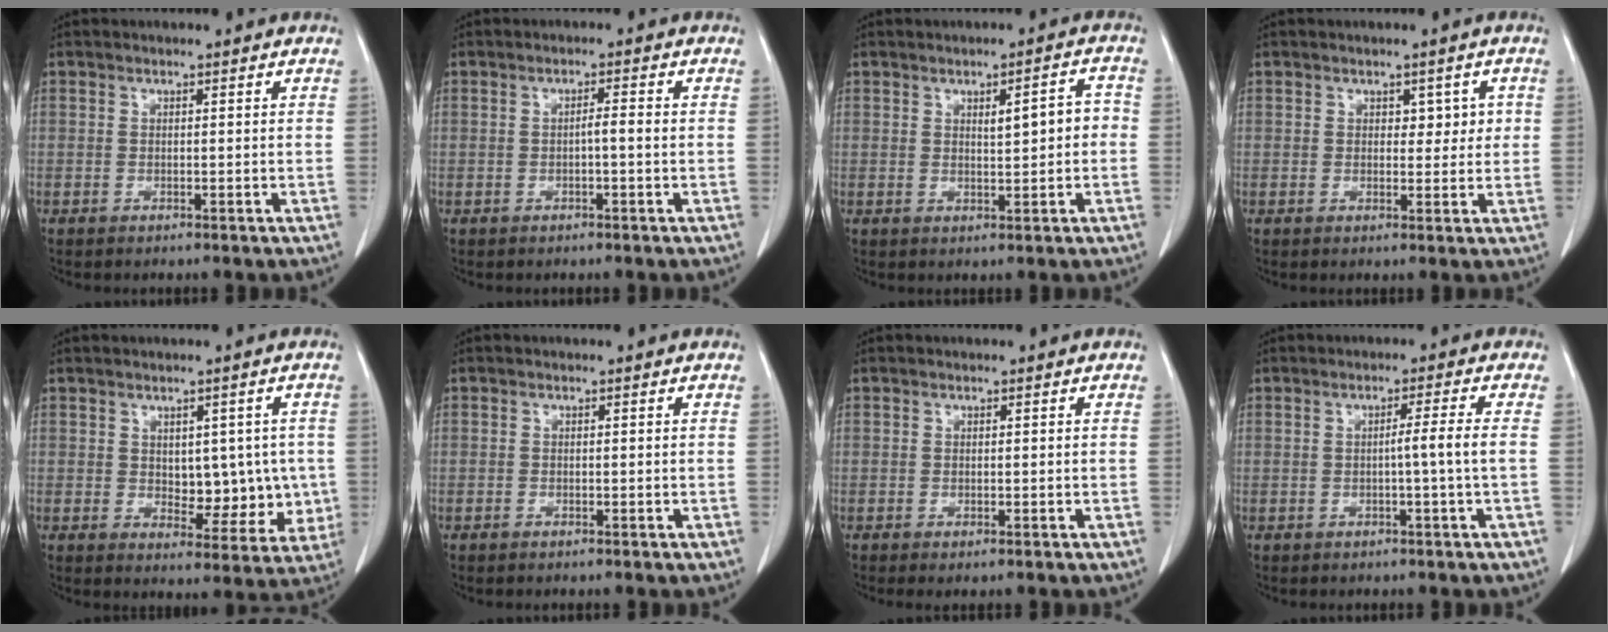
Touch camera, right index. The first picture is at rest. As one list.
[{"total": 2.3, "force": [-0.2, 0.5, 2.2], "torque": [-0.042, 0.008, -0.001]}, {"total": 5.0, "force": [0.3, 1.7, 4.7], "torque": [-0.073, 0.018, 0.011]}, {"total": 4.2, "force": [1.0, 2.7, 3.0], "torque": [-0.047, 0.016, 0.021]}, {"total": 10.7, "force": [0.1, 6.8, 8.3], "torque": [-0.109, 0.015, 0.027]}, {"total": 0.9, "force": [-0.5, 0.6, 0.4], "torque": [-0.010, 0.002, -0.007]}, {"total": 1.6, "force": [-0.6, 0.7, 1.3], "torque": [-0.035, -0.002, -0.006]}, {"total": 3.5, "force": [-0.5, -0.8, 3.4], "torque": [-0.056, 0.005, -0.005]}]